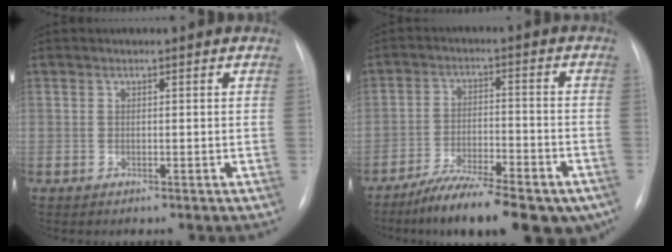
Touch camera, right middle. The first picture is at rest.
{"total": 16.7, "force": [-12.4, 4.6, 10.2], "torque": [-0.117, 0.005, -0.192]}